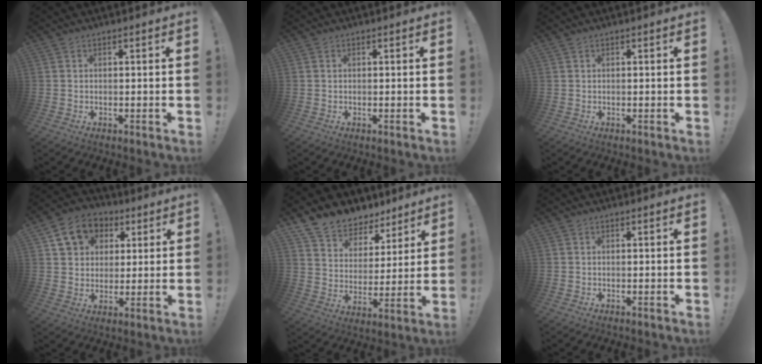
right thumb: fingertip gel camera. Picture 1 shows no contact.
{"total": 0.0}
{"total": 0.0}
{"total": 11.9, "force": [5.1, 9.7, 4.6], "torque": [-0.064, -0.018, 0.101]}
{"total": 9.8, "force": [8.0, 5.5, 1.4], "torque": [-0.039, -0.067, 0.153]}
{"total": 0.0}